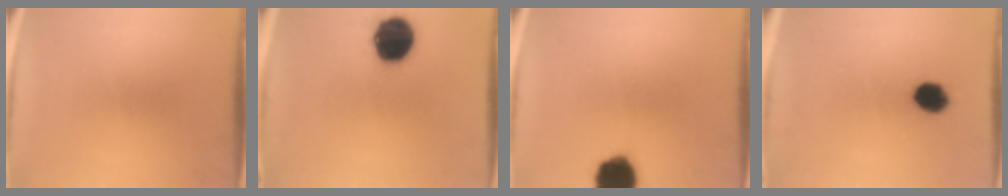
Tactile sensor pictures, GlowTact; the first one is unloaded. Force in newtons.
{"total": 16.5}
{"total": 10.3}
{"total": 6.6}